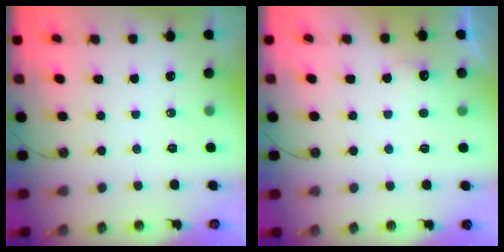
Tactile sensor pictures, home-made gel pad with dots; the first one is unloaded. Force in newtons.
{"total": 6.3, "press": 6.2, "slide": 1.4}